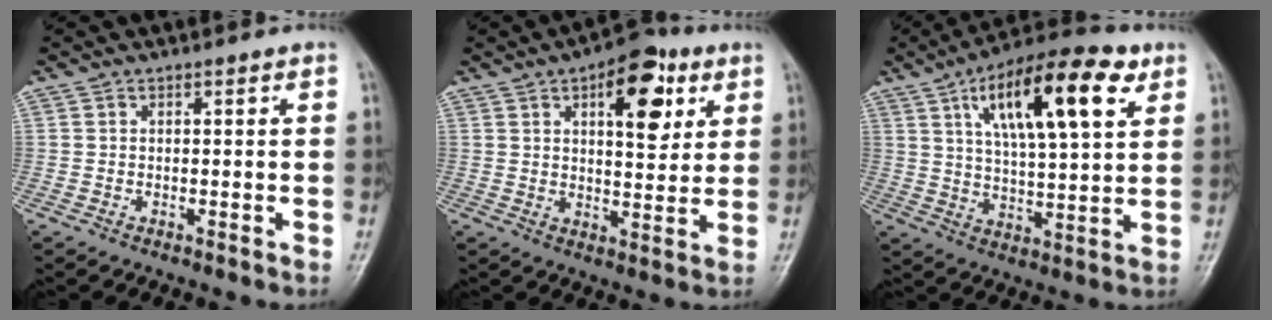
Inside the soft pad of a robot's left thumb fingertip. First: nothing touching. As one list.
[{"total": 12.5, "force": [5.2, 6.0, 9.6], "torque": [-0.097, -0.016, 0.069]}, {"total": 19.3, "force": [8.3, 6.7, 16.1], "torque": [-0.234, -0.014, 0.133]}]